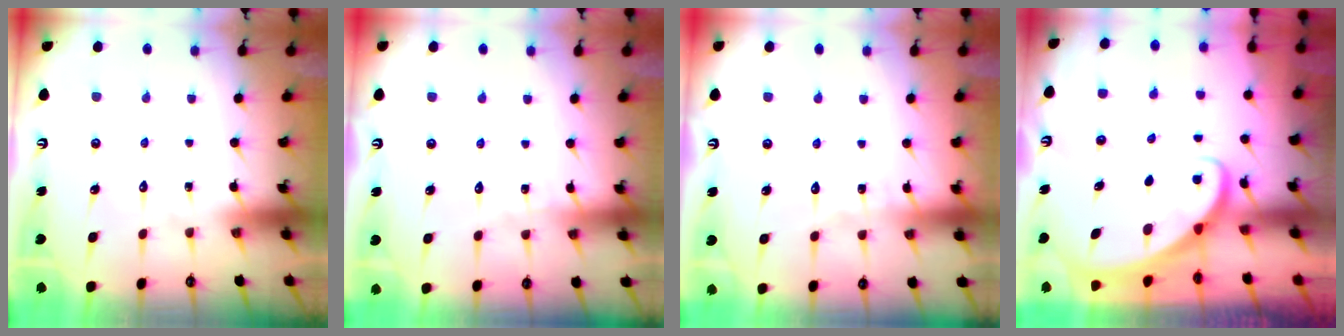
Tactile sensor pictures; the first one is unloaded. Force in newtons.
{"total": 3.3, "press": 3.3, "slide": 0.3}
{"total": 4.0, "press": 4.0, "slide": 0.3}
{"total": 2.4, "press": 2.4, "slide": 0.2}